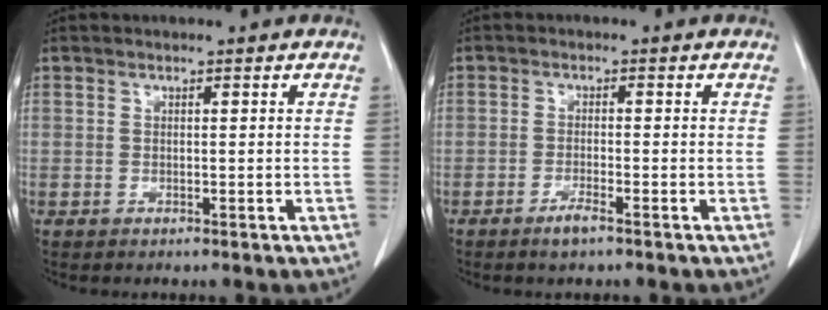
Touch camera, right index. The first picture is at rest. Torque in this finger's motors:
{"motor_torque": [0.09, 0.12, 0.02, 0.03]}